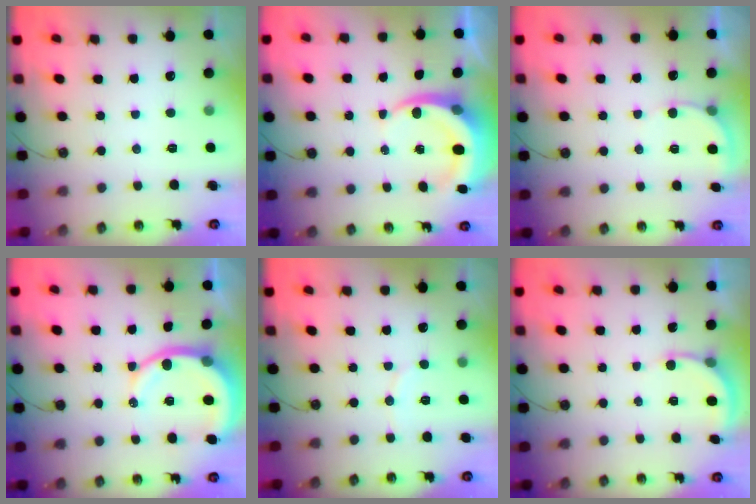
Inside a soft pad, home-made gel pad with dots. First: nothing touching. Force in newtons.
{"total": 7.3, "press": 7.2, "slide": 0.9}
{"total": 4.6, "press": 4.6, "slide": 0.3}
{"total": 10.1, "press": 10.0, "slide": 1.3}
{"total": 5.7, "press": 5.7, "slide": 0.6}
{"total": 3.1, "press": 3.1, "slide": 0.3}